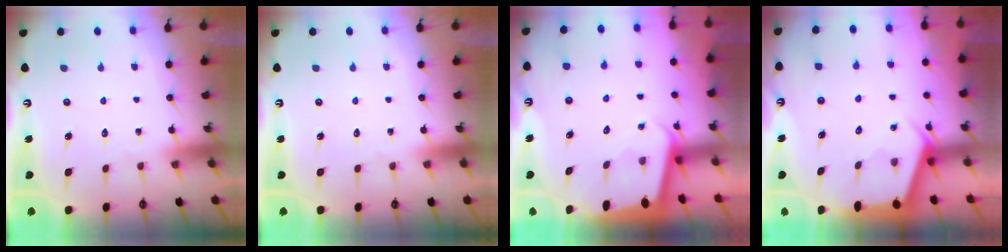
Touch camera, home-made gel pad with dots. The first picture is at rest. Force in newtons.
{"total": 0.0}
{"total": 1.9, "press": 1.9, "slide": 0.1}
{"total": 2.7, "press": 2.6, "slide": 0.3}